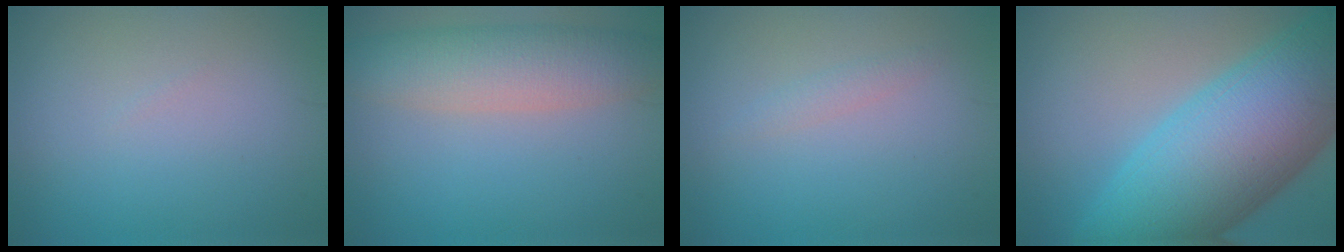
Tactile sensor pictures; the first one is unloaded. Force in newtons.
{"total": 6.0, "press": 6.0, "slide": 0.4}
{"total": 1.0, "press": 1.0, "slide": 0.1}
{"total": 15.0, "press": 15.0, "slide": 0.5}